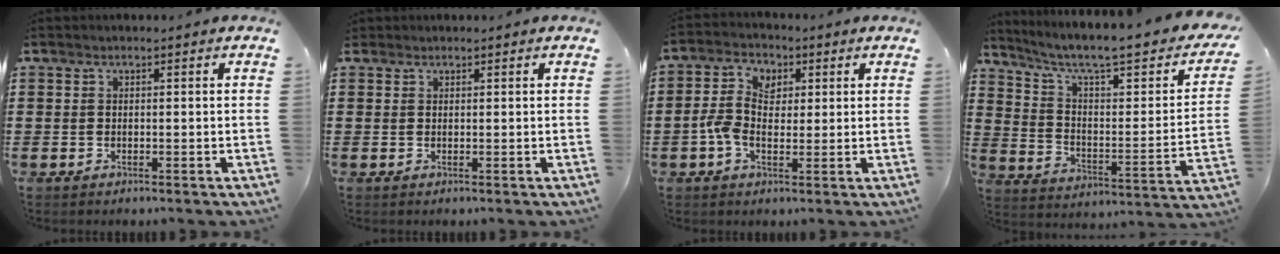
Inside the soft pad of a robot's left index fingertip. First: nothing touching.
{"total": 0.6, "force": [0.5, 0.4, 0.0], "torque": [-0.003, 0.003, 0.009]}
{"total": 5.6, "force": [0.0, 3.9, 4.0], "torque": [-0.098, 0.010, -0.008]}
{"total": 7.3, "force": [5.0, 1.3, 5.1], "torque": [-0.111, -0.040, 0.076]}